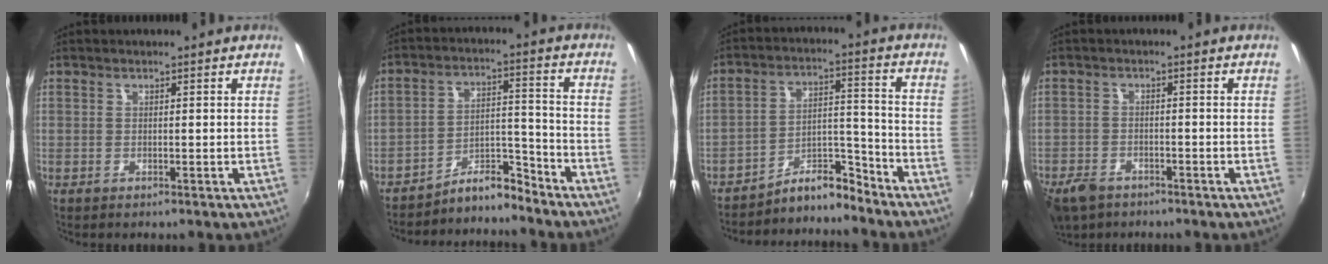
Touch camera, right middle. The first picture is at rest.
{"total": 6.4, "force": [-6.3, 0.4, 0.6], "torque": [-0.011, 0.029, -0.113]}
{"total": 7.0, "force": [-6.9, 0.8, 0.9], "torque": [-0.017, 0.032, -0.124]}
{"total": 6.9, "force": [-5.0, 3.9, 2.8], "torque": [-0.080, -0.006, -0.087]}